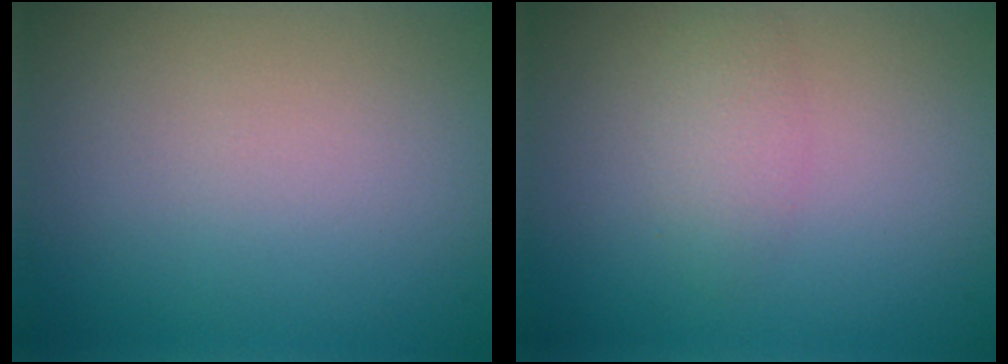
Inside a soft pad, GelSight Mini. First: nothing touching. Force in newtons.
{"total": 1.8, "press": 1.8, "slide": 0.1}